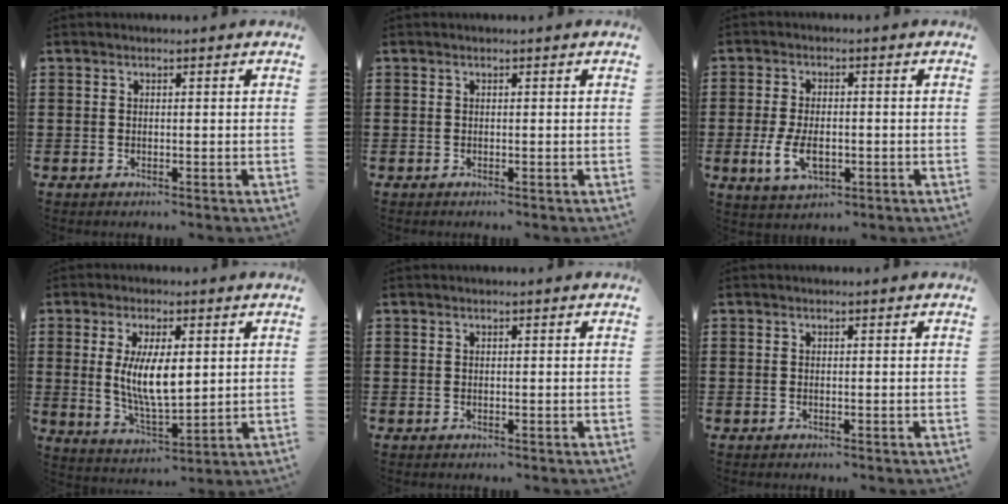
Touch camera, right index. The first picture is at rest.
{"total": 0.0}
{"total": 5.7, "force": [-1.4, 3.1, 4.6], "torque": [-0.101, -0.003, -0.026]}
{"total": 8.7, "force": [1.3, 3.4, 7.9], "torque": [-0.152, 0.001, 0.020]}
{"total": 0.0}
{"total": 0.0}